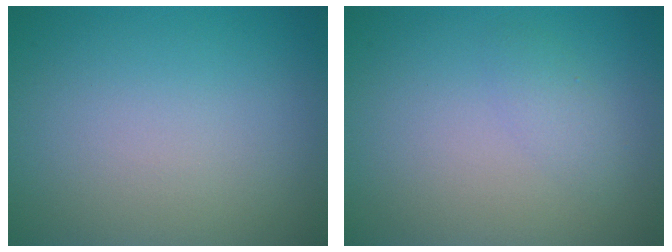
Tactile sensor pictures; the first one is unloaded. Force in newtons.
{"total": 1.3, "press": 1.3, "slide": 0.0}